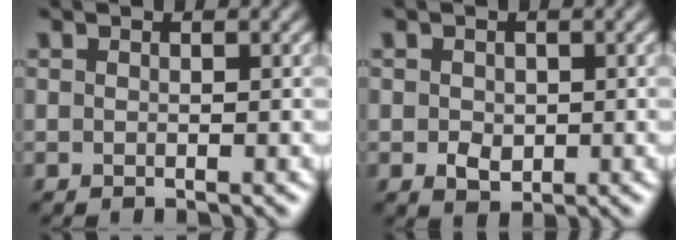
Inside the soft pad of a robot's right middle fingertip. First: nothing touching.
{"total": 1.7, "force": [-0.1, 1.4, 1.0], "torque": [-0.017, -0.005, -0.002]}